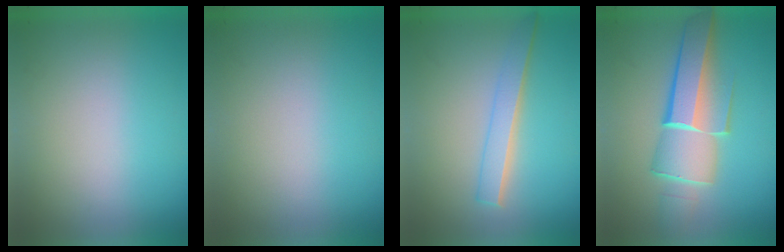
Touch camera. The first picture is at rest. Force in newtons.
{"total": 0.0}
{"total": 2.2}
{"total": 6.2}